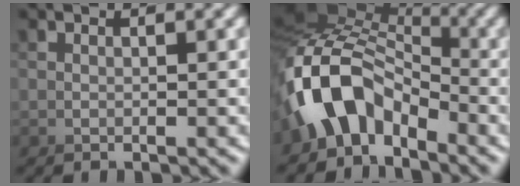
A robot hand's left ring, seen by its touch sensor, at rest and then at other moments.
{"total": 7.9, "force": [-2.3, 5.8, 4.8], "torque": [-0.120, -0.002, -0.050]}